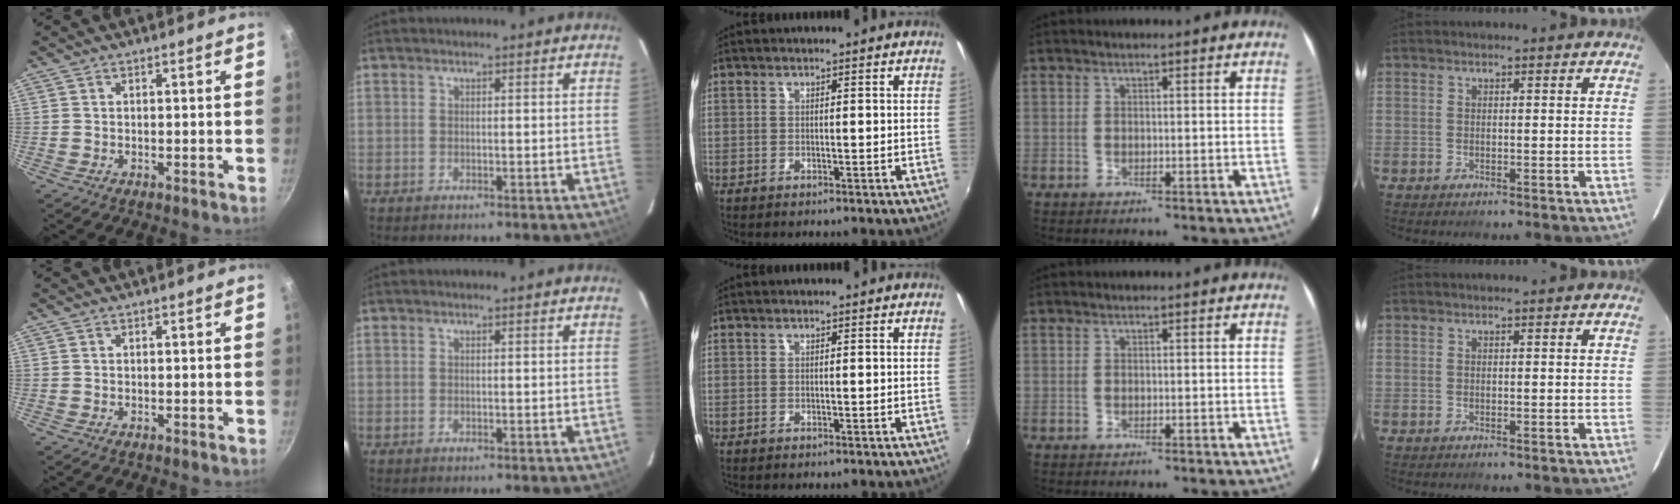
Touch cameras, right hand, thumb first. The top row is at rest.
{}